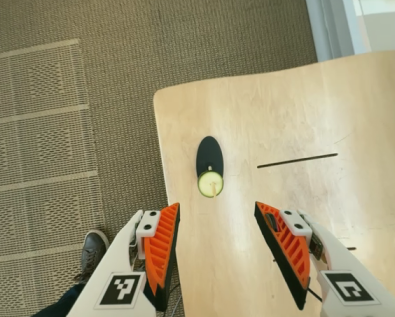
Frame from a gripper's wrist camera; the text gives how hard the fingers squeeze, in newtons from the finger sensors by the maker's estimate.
{"total": 0.0}